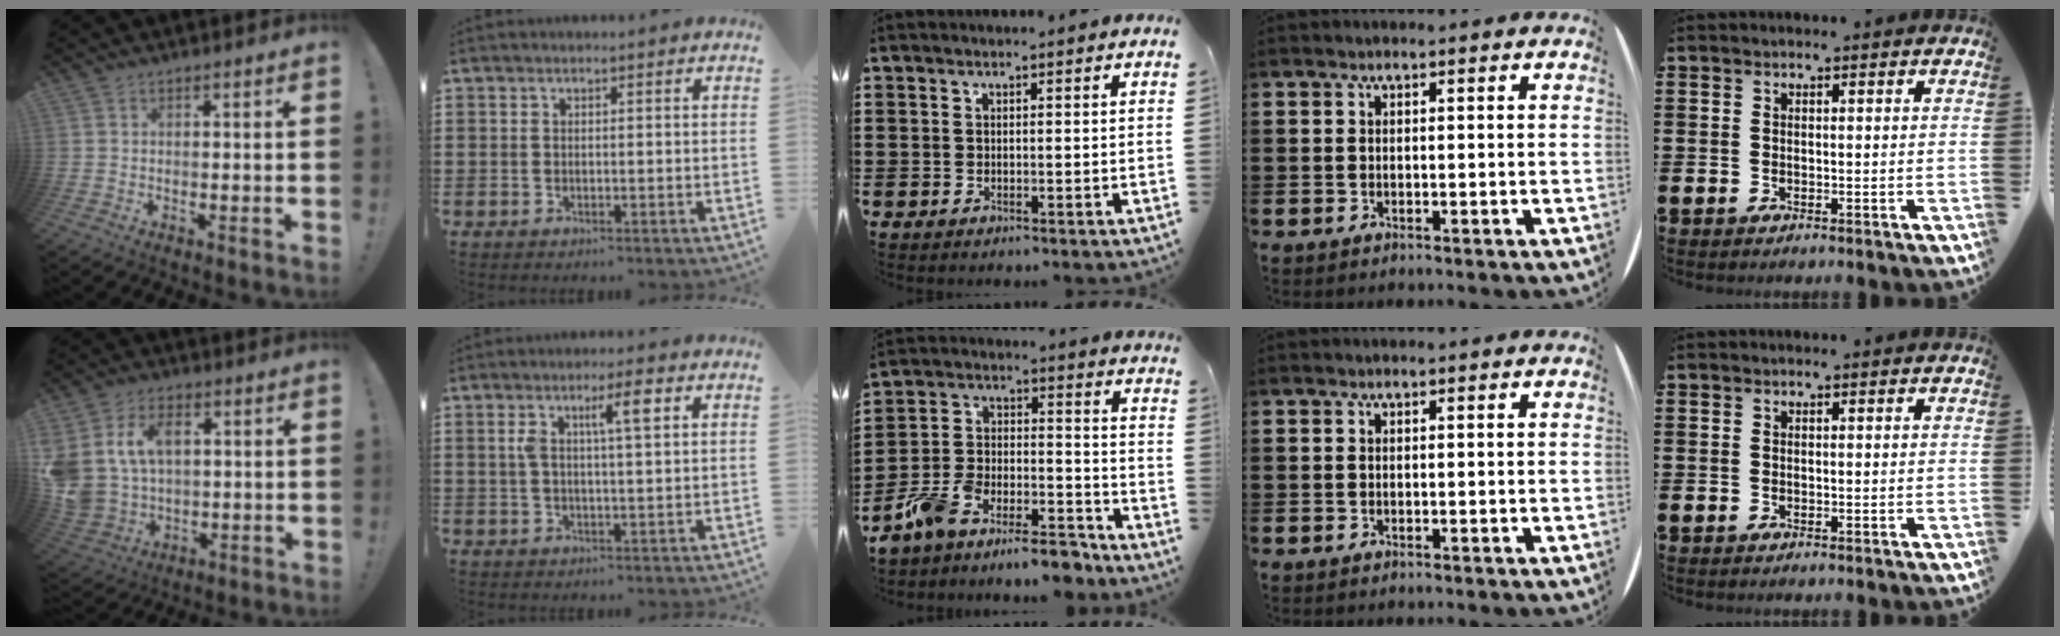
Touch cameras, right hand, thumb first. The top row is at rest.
{"thumb": {"total": 13.1, "force": [4.0, 9.5, 8.1], "torque": [-0.161, -0.014, 0.079]}, "index": {"total": 5.5, "force": [1.8, 1.0, 5.1], "torque": [-0.098, 0.004, 0.024]}, "middle": {"total": 9.7, "force": [-9.2, 1.3, 2.7], "torque": [-0.044, 0.027, -0.180]}}